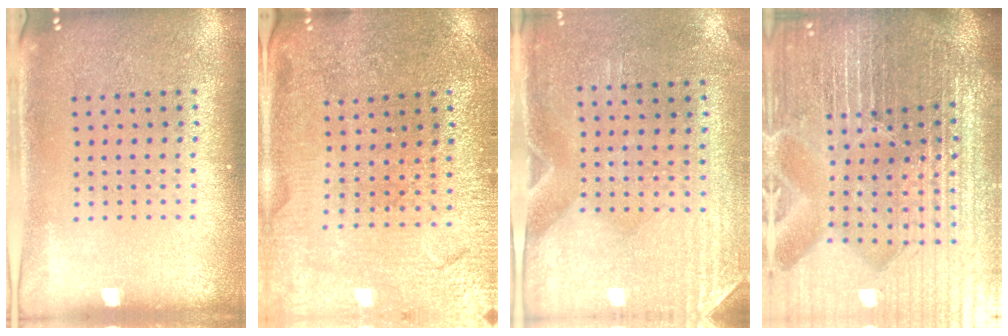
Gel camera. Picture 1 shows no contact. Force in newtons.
{"total": 1.3, "press": 1.3, "slide": 0.1}
{"total": 2.9, "press": 2.5, "slide": 1.5}
{"total": 7.2, "press": 6.3, "slide": 3.4}